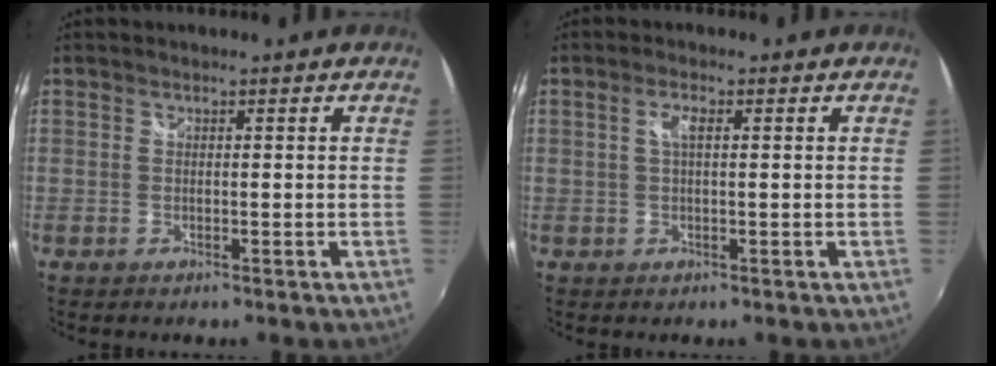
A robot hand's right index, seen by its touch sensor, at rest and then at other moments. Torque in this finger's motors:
{"motor_torque": [0.04, -0.02, 0.04, 0.04]}